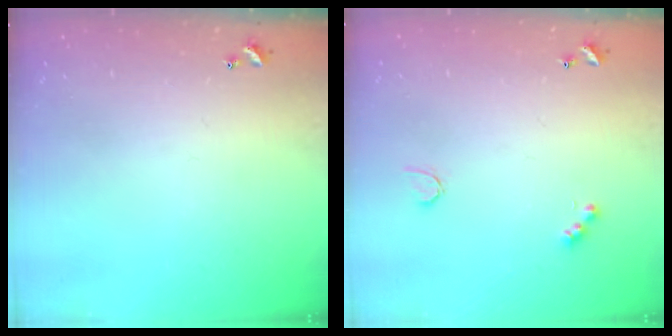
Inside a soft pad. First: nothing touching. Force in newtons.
{"total": 4.4, "press": 4.3, "slide": 0.9}